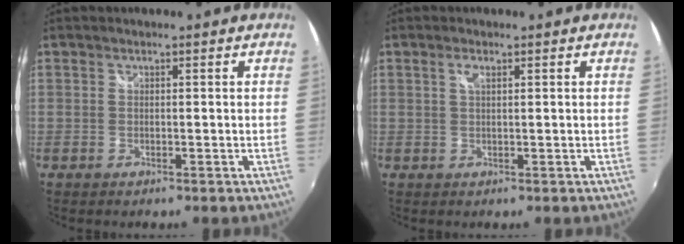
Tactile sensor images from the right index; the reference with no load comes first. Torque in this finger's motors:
{"motor_torque": [0.09, -0.02, 0.08, 0.02]}